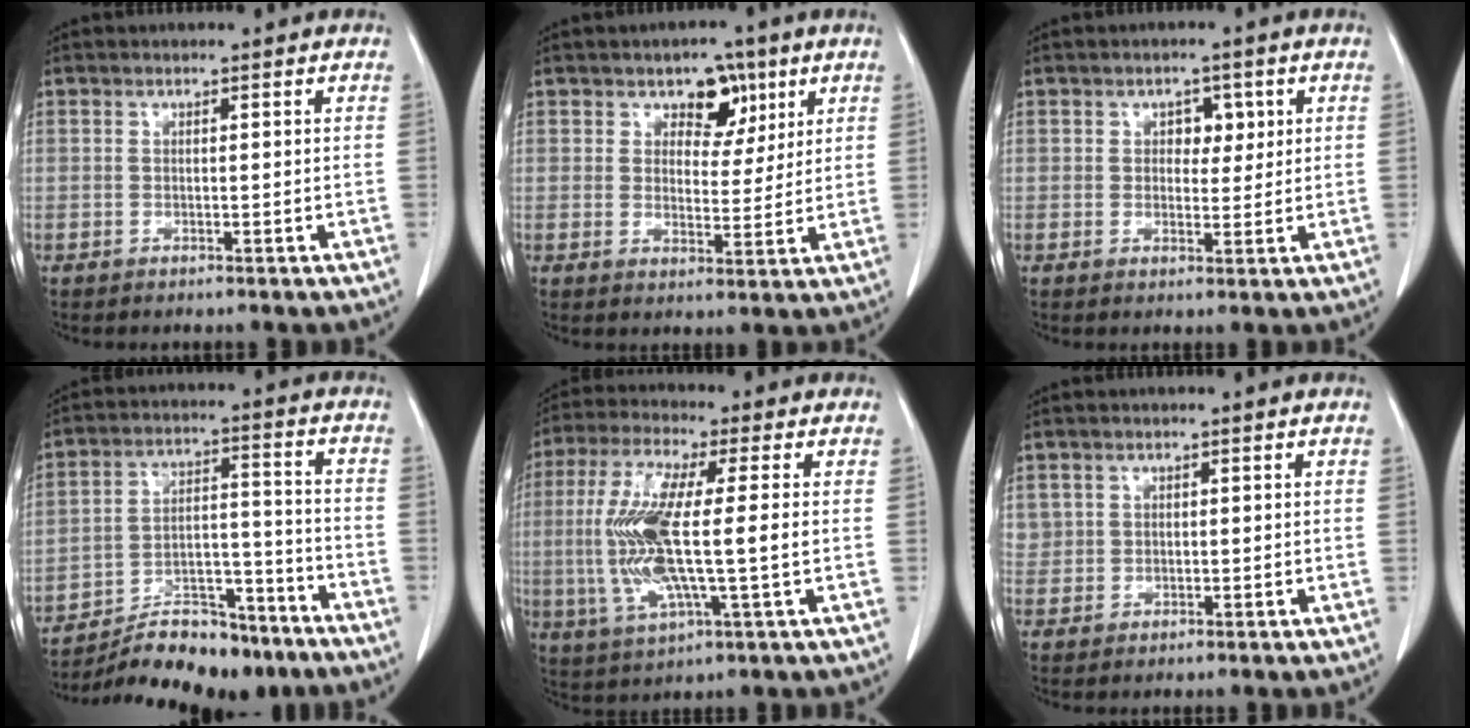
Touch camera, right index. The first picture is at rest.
{"total": 5.8, "force": [3.2, 3.8, 3.0], "torque": [-0.030, 0.007, 0.046]}
{"total": 3.1, "force": [1.0, 2.1, 2.0], "torque": [-0.020, 0.006, 0.012]}
{"total": 15.2, "force": [-13.2, 4.6, 5.9], "torque": [-0.089, 0.035, -0.212]}
{"total": 13.9, "force": [-0.3, 1.8, 13.8], "torque": [-0.293, -0.004, -0.007]}
{"total": 1.9, "force": [0.8, 1.8, 0.1], "torque": [0.014, 0.006, 0.011]}